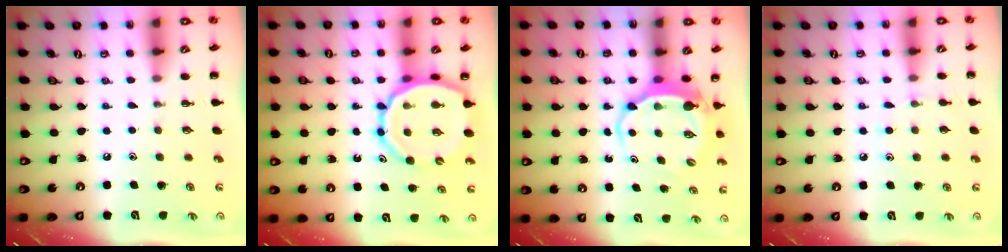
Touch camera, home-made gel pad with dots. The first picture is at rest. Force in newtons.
{"total": 13.8, "press": 13.2, "slide": 3.9}
{"total": 6.4, "press": 6.2, "slide": 1.3}
{"total": 7.1, "press": 6.8, "slide": 1.8}